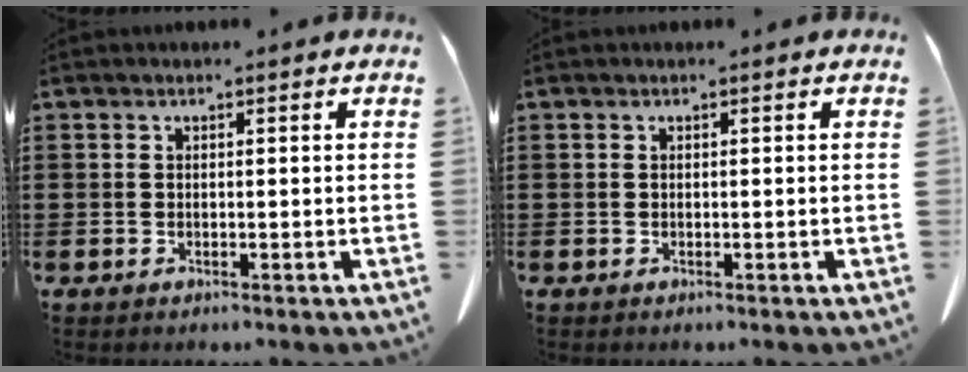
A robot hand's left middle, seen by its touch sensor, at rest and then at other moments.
{"total": 0.0}